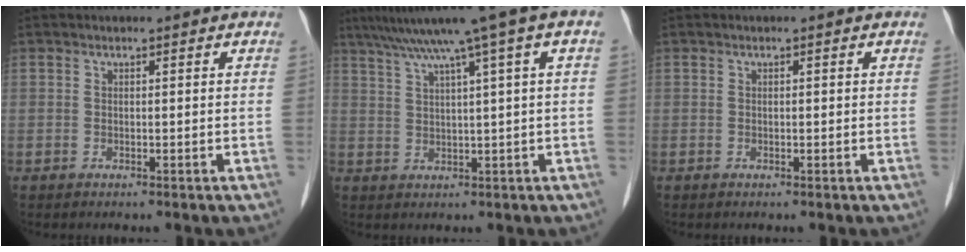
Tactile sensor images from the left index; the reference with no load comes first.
{"total": 11.2, "force": [6.5, -1.1, 9.1], "torque": [-0.142, 0.040, 0.099]}
{"total": 0.0}